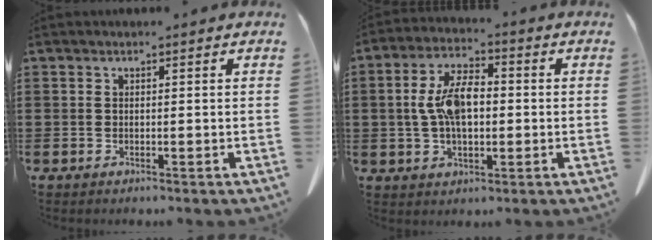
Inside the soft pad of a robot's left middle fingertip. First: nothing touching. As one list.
[{"total": 8.6, "force": [0.1, 4.2, 7.5], "torque": [-0.160, 0.010, -0.003]}]